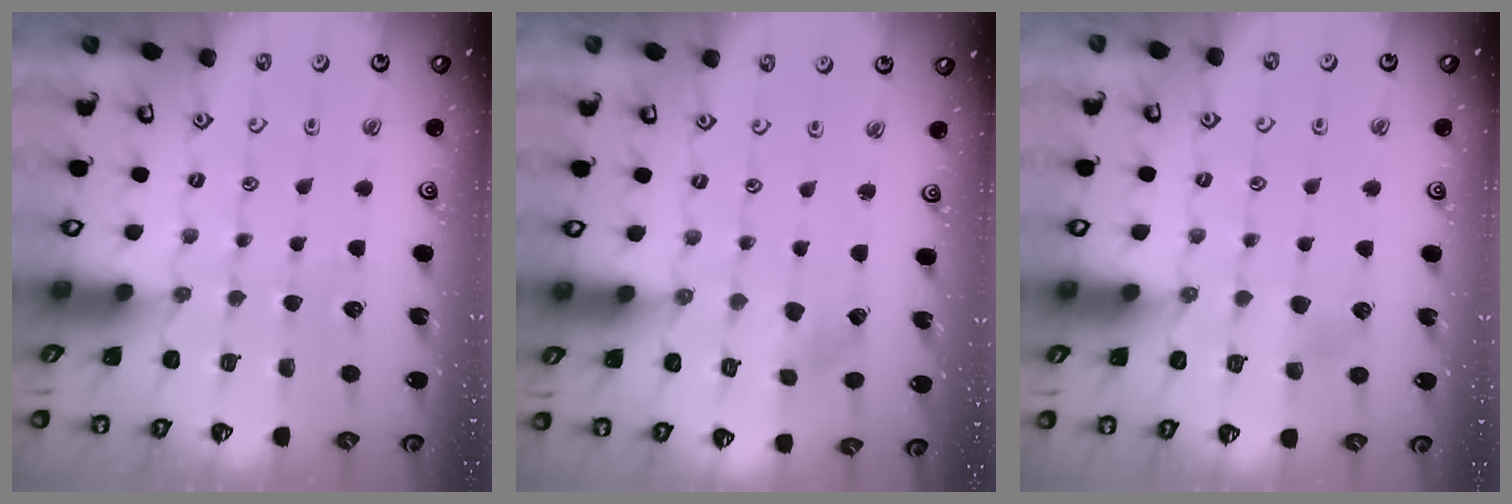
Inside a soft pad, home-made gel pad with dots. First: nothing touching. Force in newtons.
{"total": 2.3, "press": 2.3, "slide": 0.3}
{"total": 5.3, "press": 5.2, "slide": 0.6}